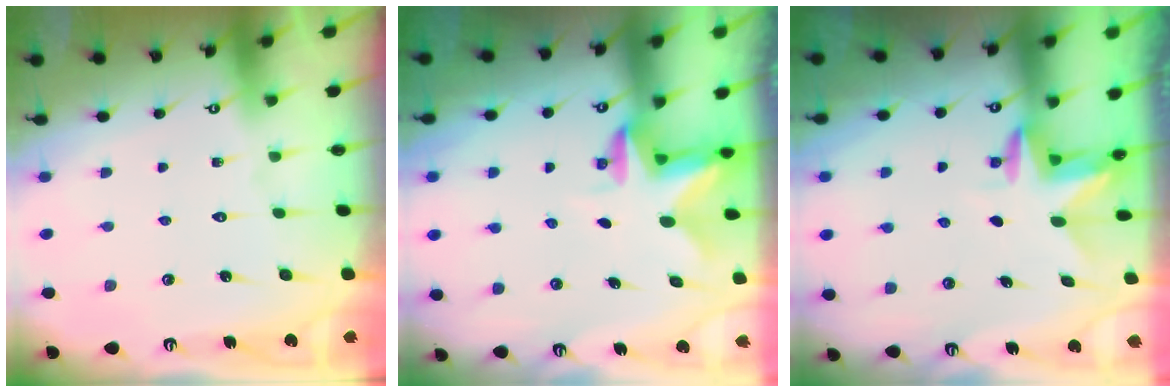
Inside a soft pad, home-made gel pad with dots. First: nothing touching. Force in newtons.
{"total": 2.5, "press": 2.5, "slide": 0.4}
{"total": 3.2, "press": 3.2, "slide": 0.3}